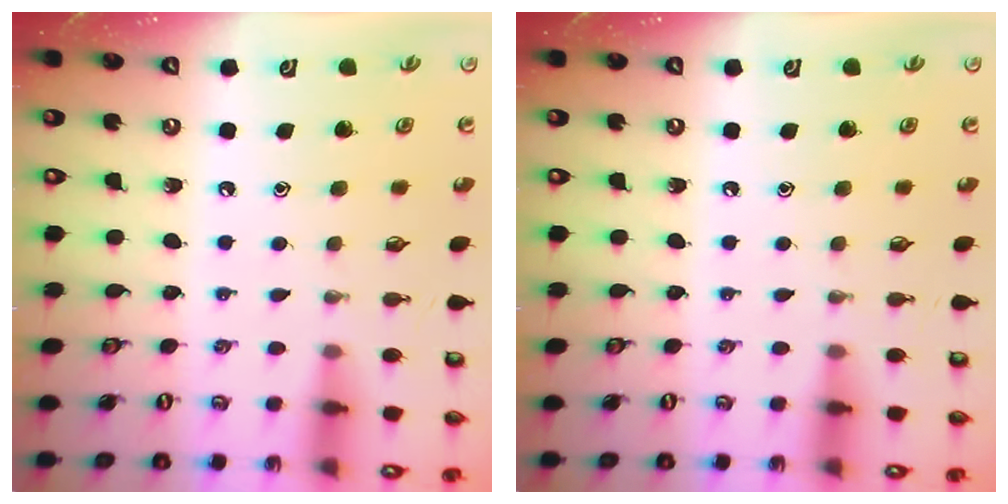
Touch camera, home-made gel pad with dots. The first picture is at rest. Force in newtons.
{"total": 0.0}